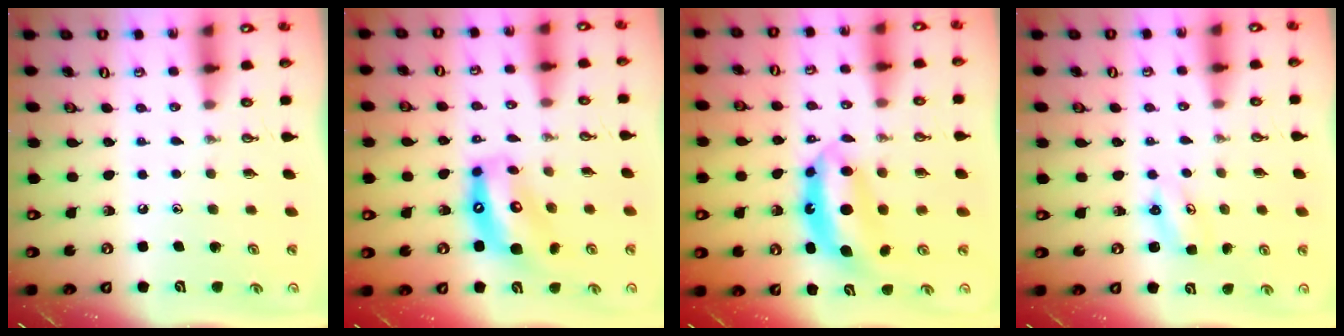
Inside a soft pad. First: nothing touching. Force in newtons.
{"total": 10.8, "press": 10.7, "slide": 1.2}
{"total": 7.4, "press": 7.3, "slide": 0.7}
{"total": 3.5, "press": 3.5, "slide": 0.4}